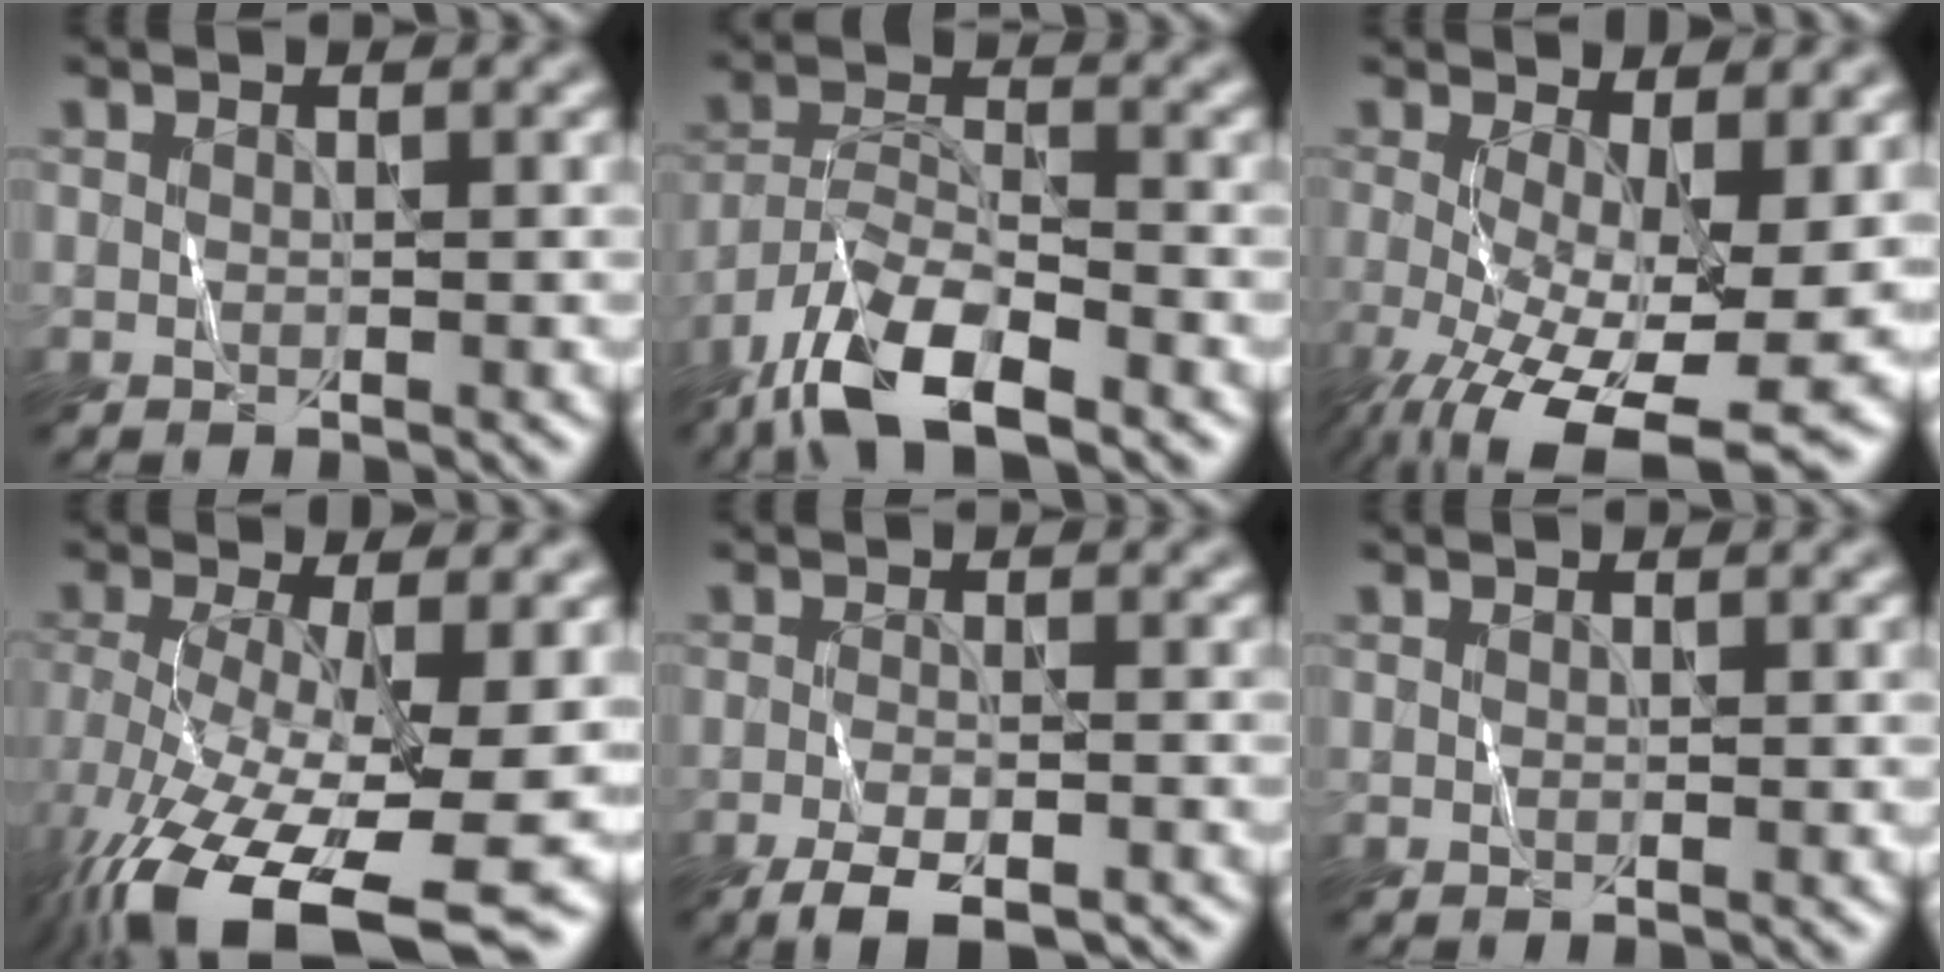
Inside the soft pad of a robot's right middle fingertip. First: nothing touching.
{"total": 8.2, "force": [-6.1, 2.6, 4.9], "torque": [-0.089, -0.001, -0.119]}
{"total": 11.8, "force": [-3.1, 4.8, 10.3], "torque": [-0.175, -0.031, -0.038]}
{"total": 14.7, "force": [-6.4, 5.9, 11.8], "torque": [-0.237, -0.031, -0.097]}
{"total": 3.8, "force": [-3.0, 0.8, 2.2], "torque": [-0.043, -0.005, -0.052]}
{"total": 0.0}